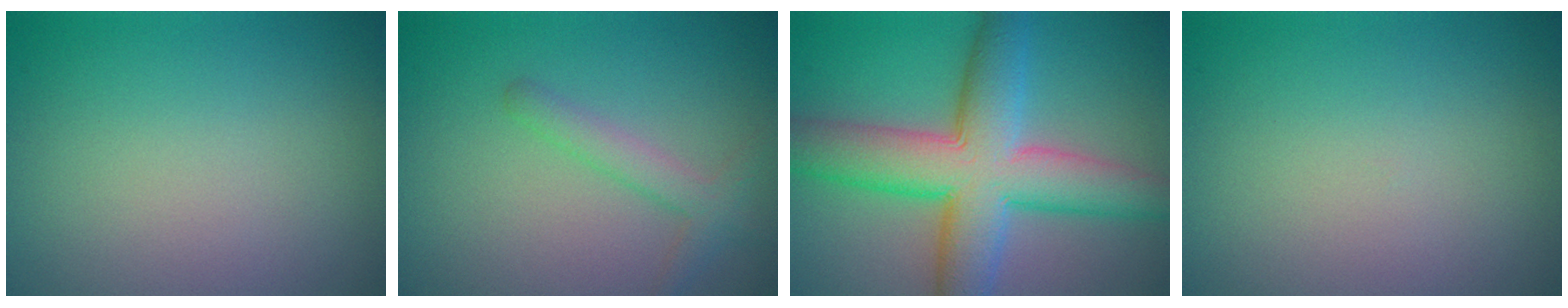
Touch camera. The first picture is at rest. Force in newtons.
{"total": 2.2, "press": 2.2, "slide": 0.1}
{"total": 9.9, "press": 9.9, "slide": 0.4}
{"total": 0.0}